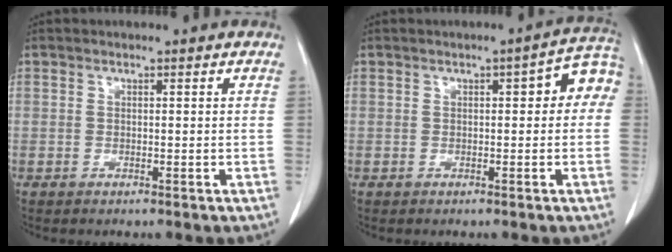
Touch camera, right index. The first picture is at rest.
{"total": 5.4, "force": [0.8, 1.8, 5.0], "torque": [-0.052, 0.029, 0.003]}